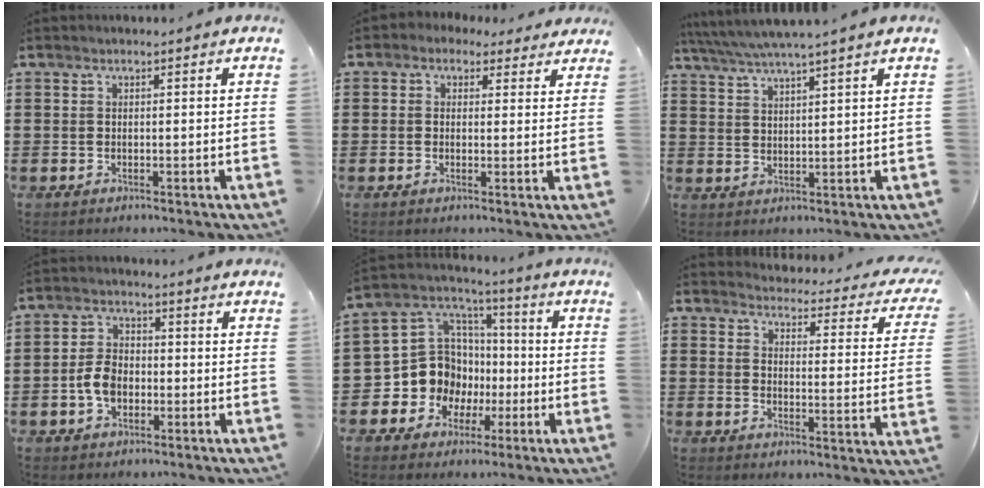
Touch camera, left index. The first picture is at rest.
{"total": 2.0, "force": [1.2, 1.4, 0.7], "torque": [-0.020, 0.007, 0.021]}
{"total": 4.2, "force": [3.7, -0.7, 1.9], "torque": [-0.047, -0.017, 0.065]}
{"total": 5.0, "force": [-1.4, 3.3, 3.4], "torque": [-0.092, 0.000, -0.034]}
{"total": 12.2, "force": [-2.7, 11.2, 4.1], "torque": [-0.129, 0.005, -0.038]}
{"total": 3.5, "force": [3.4, 0.2, 0.8], "torque": [-0.030, -0.033, 0.051]}